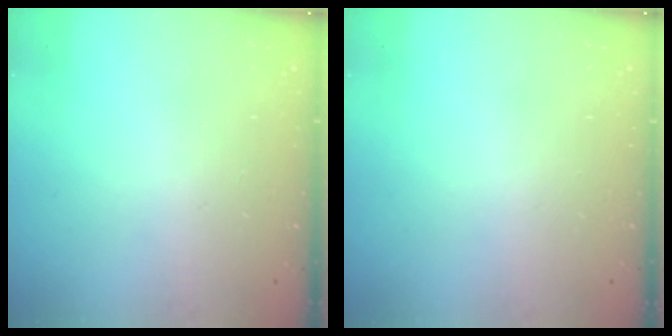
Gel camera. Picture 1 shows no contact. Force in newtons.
{"total": 0.0}